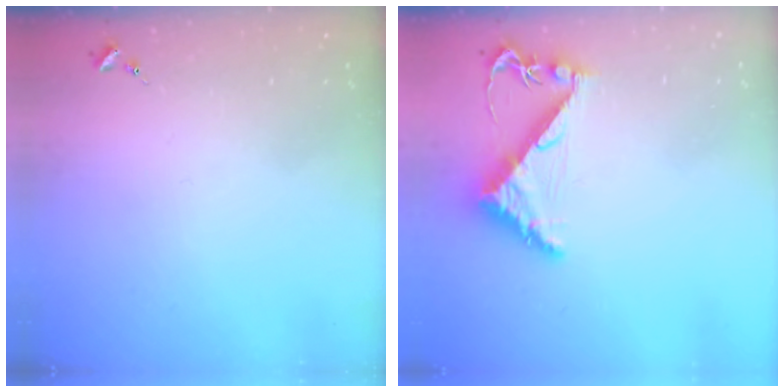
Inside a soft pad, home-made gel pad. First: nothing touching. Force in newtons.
{"total": 7.9, "press": 7.9, "slide": 0.8}